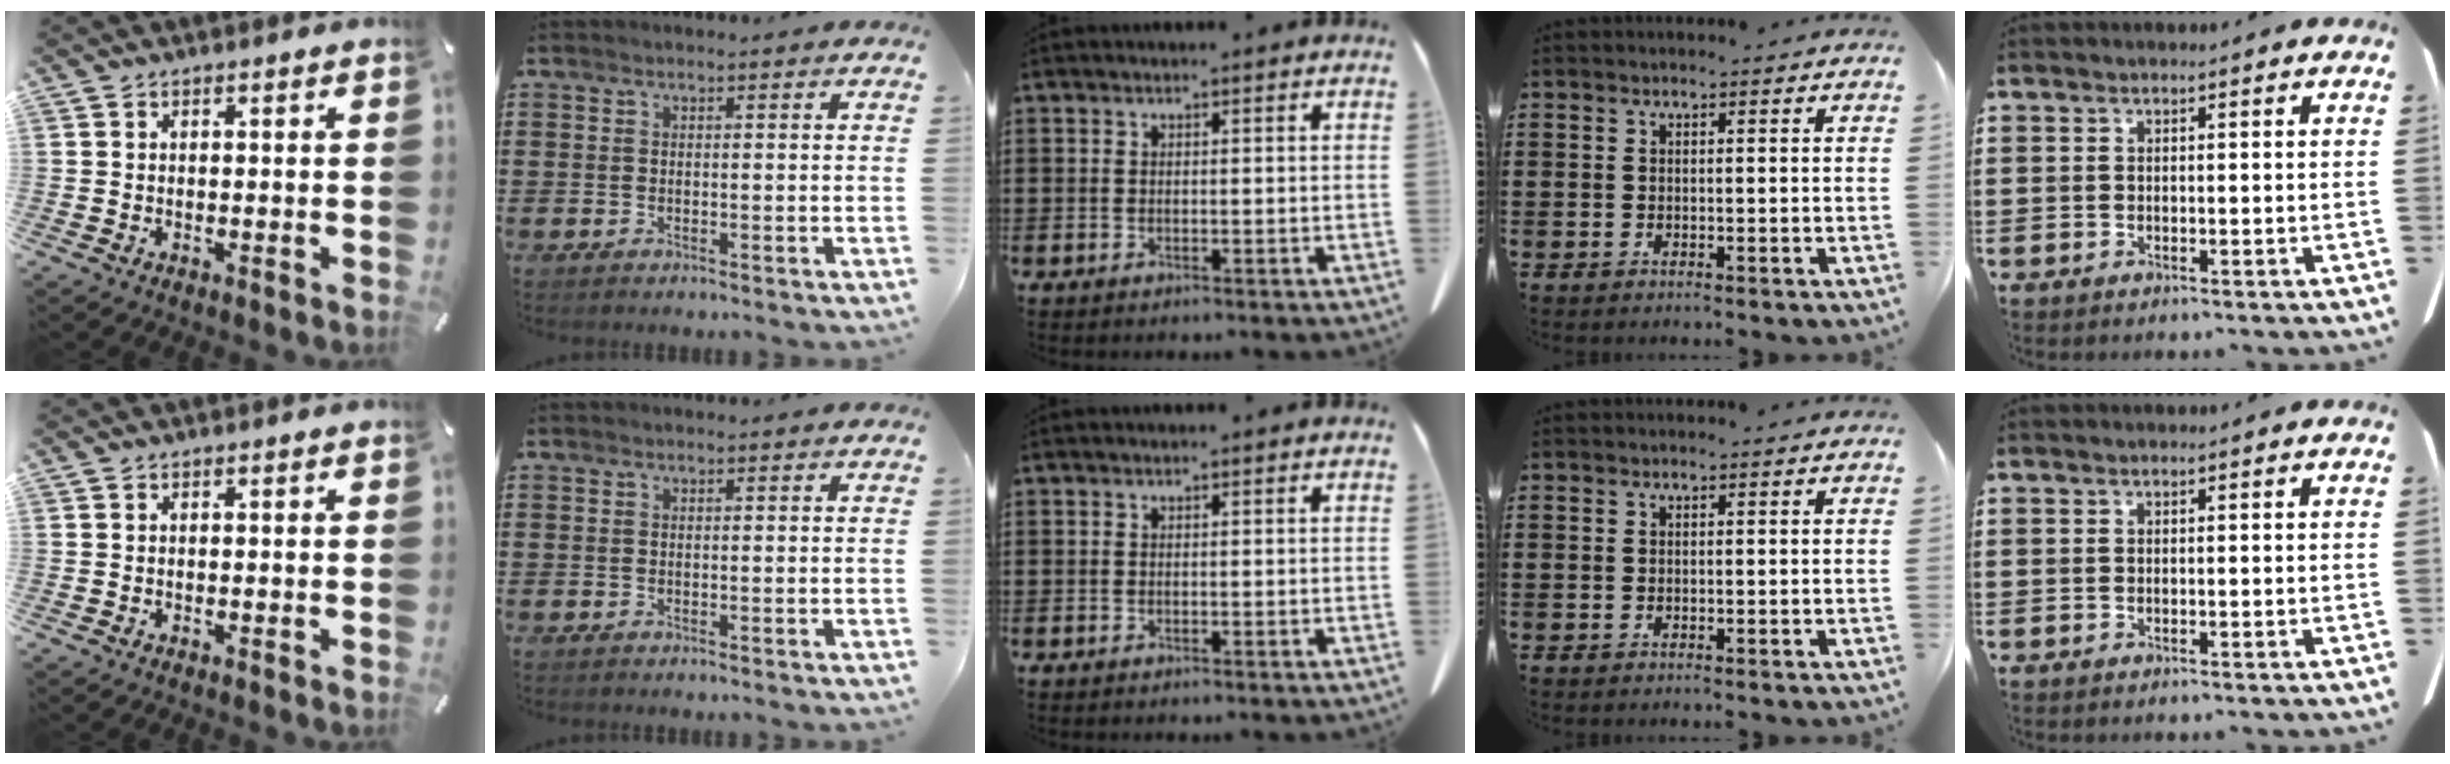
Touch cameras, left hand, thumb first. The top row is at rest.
{}